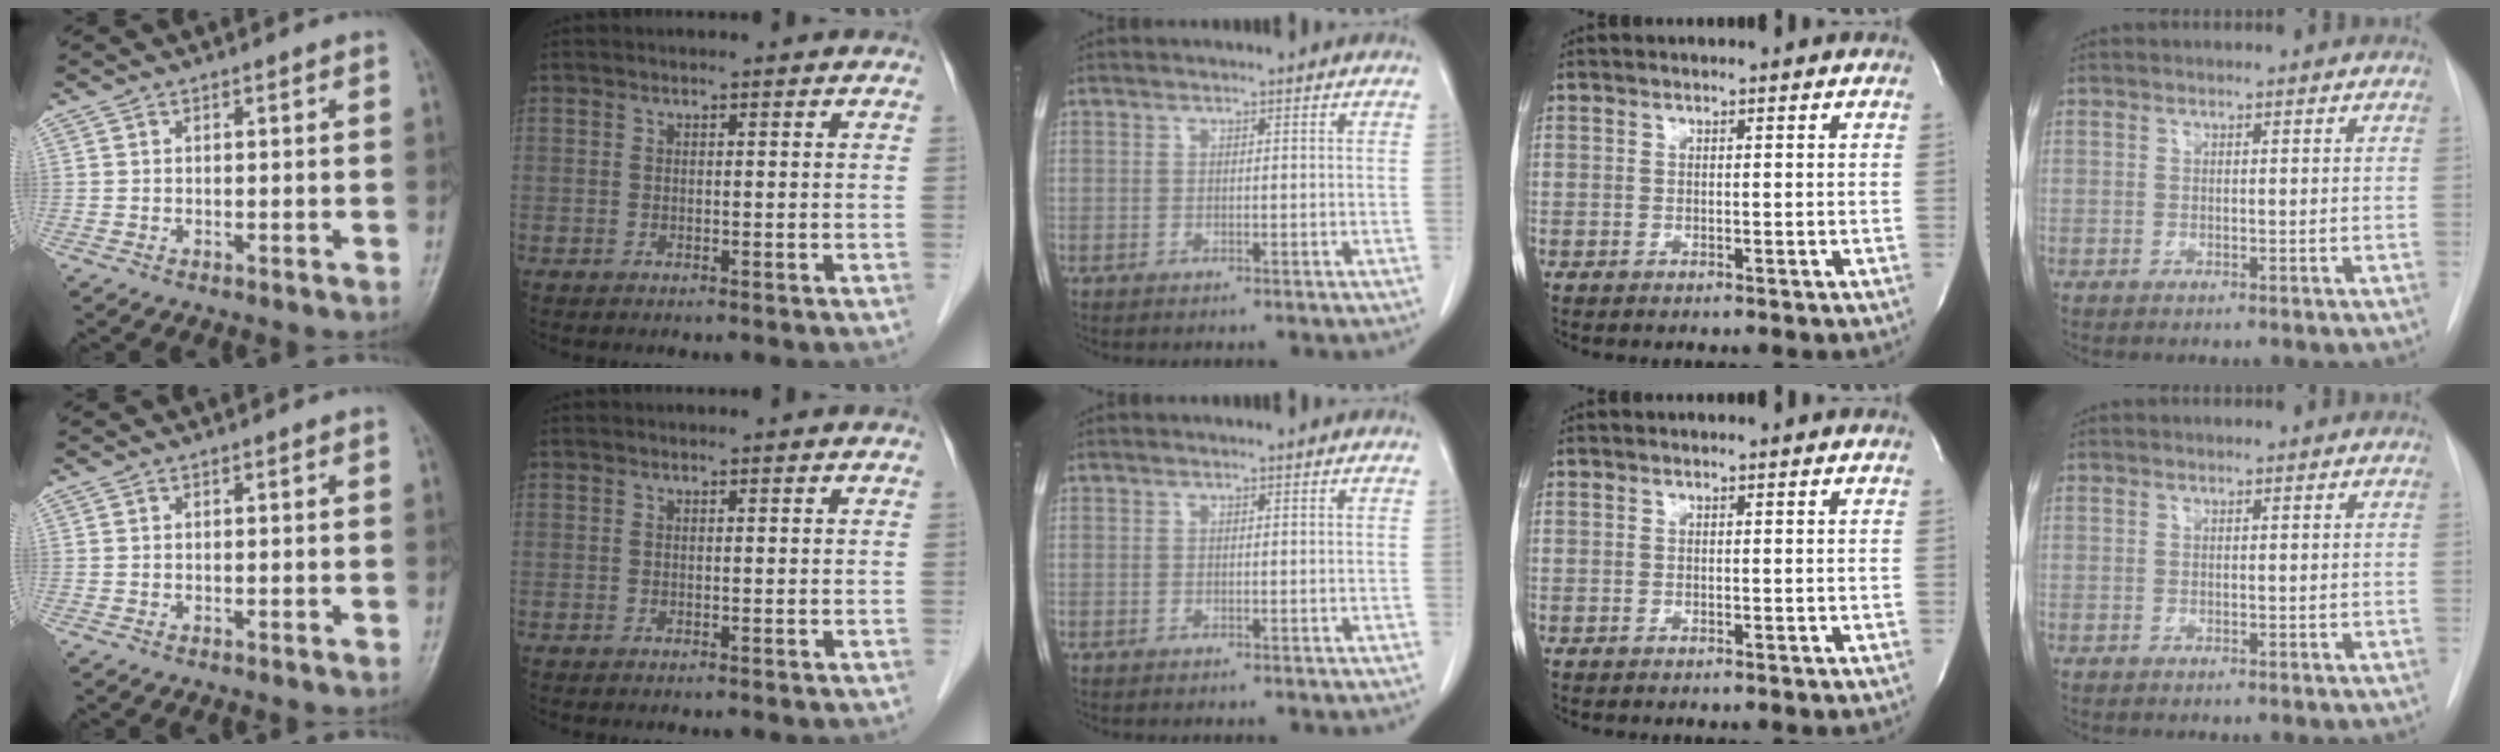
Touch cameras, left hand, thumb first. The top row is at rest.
{}